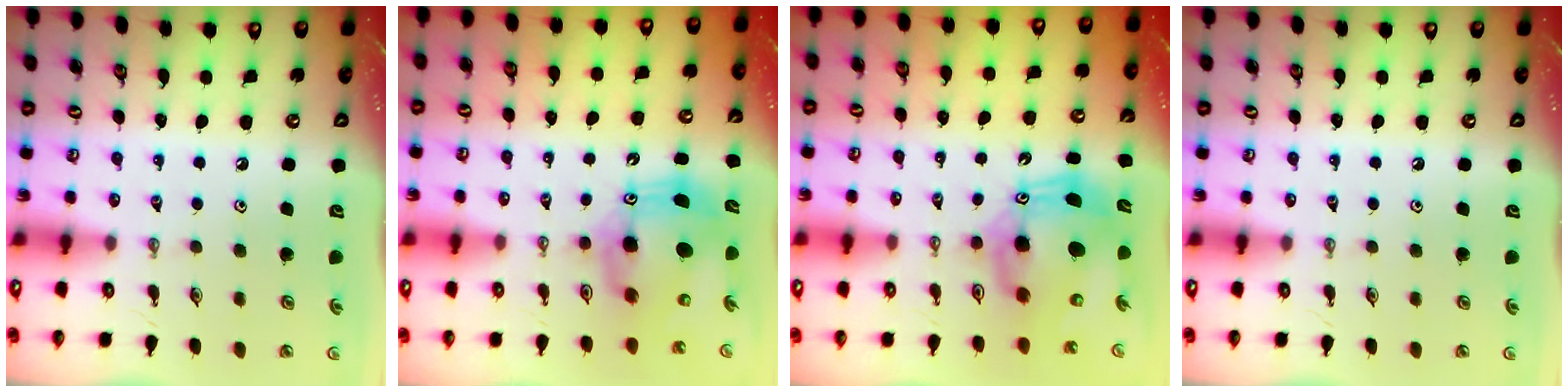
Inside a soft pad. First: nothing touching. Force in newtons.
{"total": 11.4, "press": 11.3, "slide": 1.0}
{"total": 12.8, "press": 12.6, "slide": 2.3}
{"total": 0.0}